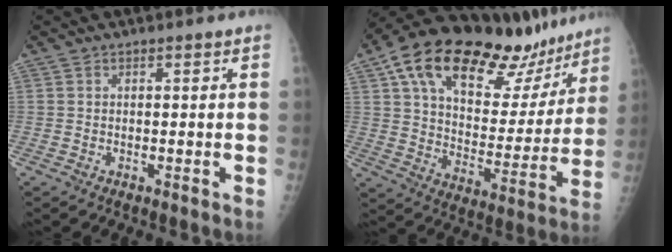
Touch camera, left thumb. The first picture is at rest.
{"total": 28.8, "force": [18.5, 13.8, 17.2], "torque": [-0.229, -0.029, 0.290]}